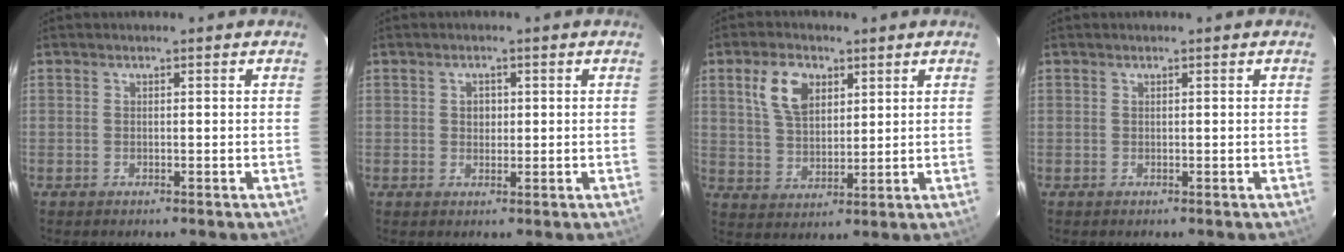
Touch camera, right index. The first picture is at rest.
{"total": 1.9, "force": [0.2, 1.7, 0.8], "torque": [-0.011, 0.006, 0.003]}
{"total": 8.5, "force": [3.9, 5.1, 5.7], "torque": [-0.112, 0.015, 0.076]}
{"total": 0.0}